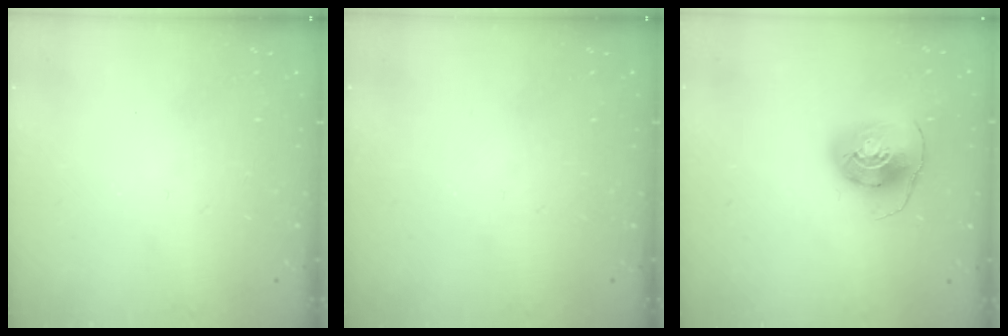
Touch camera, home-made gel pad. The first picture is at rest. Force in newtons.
{"total": 0.0}
{"total": 8.5, "press": 8.4, "slide": 1.3}